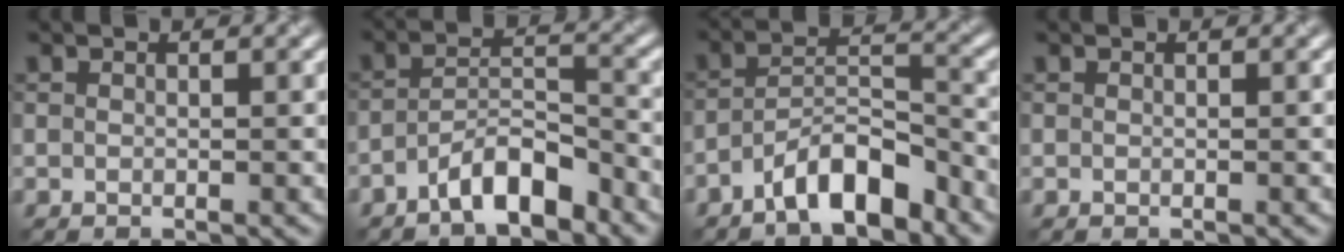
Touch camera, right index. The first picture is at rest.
{"total": 5.0, "force": [-3.4, 1.6, 3.4], "torque": [-0.057, 0.009, -0.064]}
{"total": 6.3, "force": [-4.2, 2.0, 4.2], "torque": [-0.067, 0.011, -0.076]}
{"total": 0.0}